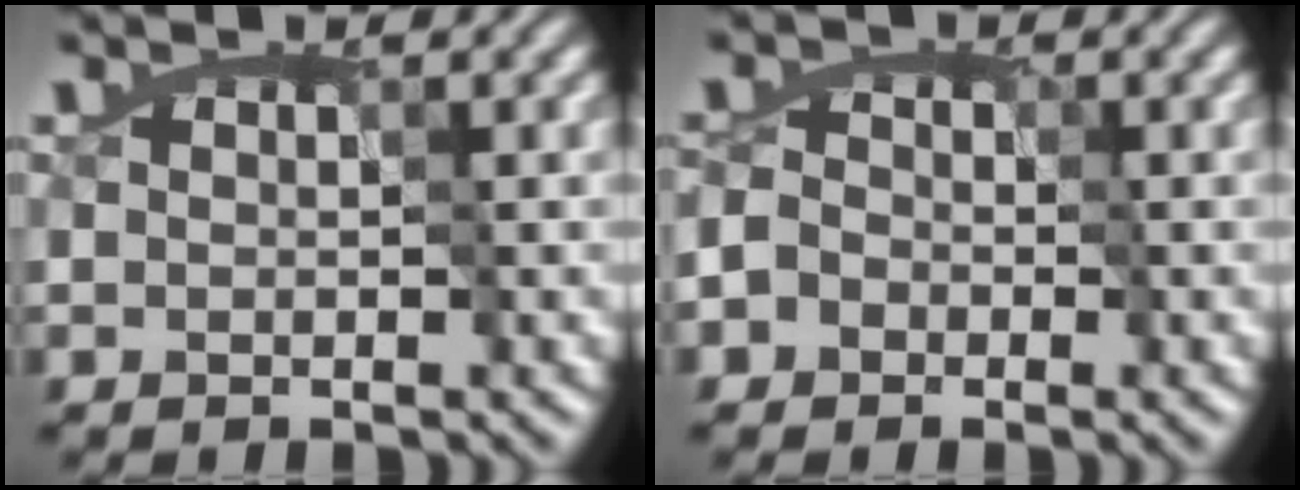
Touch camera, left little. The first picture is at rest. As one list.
[{"total": 4.5, "force": [-2.4, 3.6, 1.1], "torque": [-0.007, 0.020, -0.064]}]